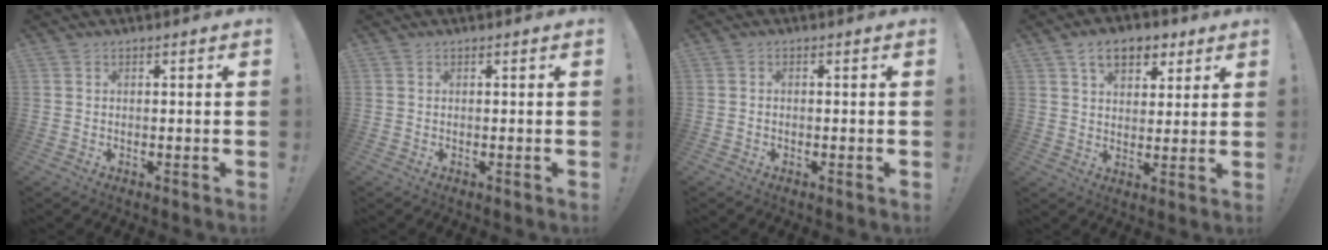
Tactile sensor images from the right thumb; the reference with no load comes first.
{"total": 0.0}
{"total": 0.8, "force": [-0.6, 0.4, 0.4], "torque": [-0.015, 0.003, -0.009]}
{"total": 10.0, "force": [5.3, 6.5, 5.4], "torque": [-0.076, -0.014, 0.099]}